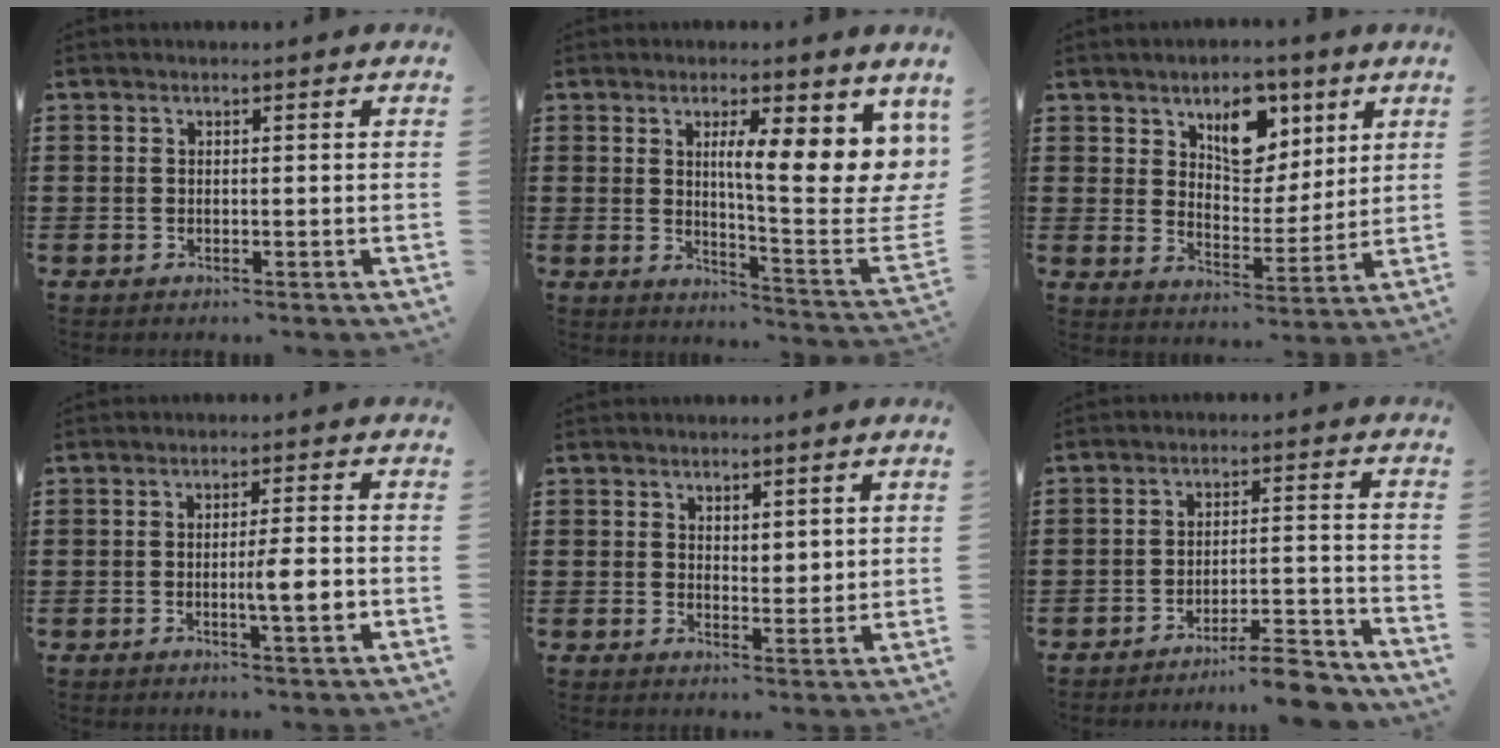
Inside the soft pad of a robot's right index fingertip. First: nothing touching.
{"total": 10.0, "force": [3.8, 2.0, 9.1], "torque": [-0.145, -0.023, 0.058]}
{"total": 9.3, "force": [5.5, 5.8, 4.8], "torque": [-0.081, -0.008, 0.093]}
{"total": 5.0, "force": [-0.9, 0.5, 4.9], "torque": [-0.082, -0.007, -0.015]}
{"total": 3.5, "force": [3.1, 1.5, 0.1], "torque": [-0.004, -0.006, 0.058]}
{"total": 6.8, "force": [-6.1, 0.1, 2.8], "torque": [-0.040, 0.002, -0.114]}